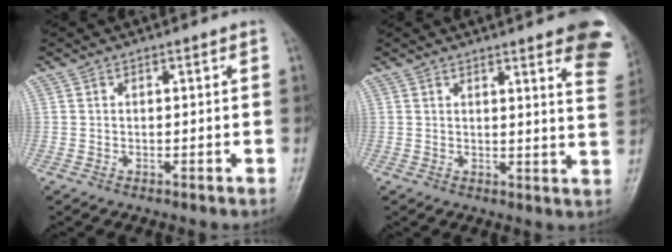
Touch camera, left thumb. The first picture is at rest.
{"total": 13.0, "force": [8.6, 2.5, 9.4], "torque": [-0.084, -0.039, 0.079]}